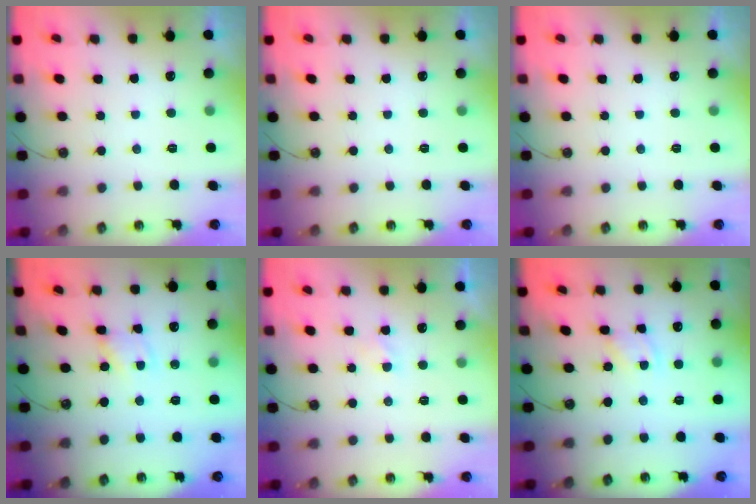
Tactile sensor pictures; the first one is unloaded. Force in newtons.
{"total": 0.0}
{"total": 0.0}
{"total": 1.7, "press": 1.7, "slide": 0.1}
{"total": 1.4, "press": 1.4, "slide": 0.3}
{"total": 2.9, "press": 2.8, "slide": 0.5}